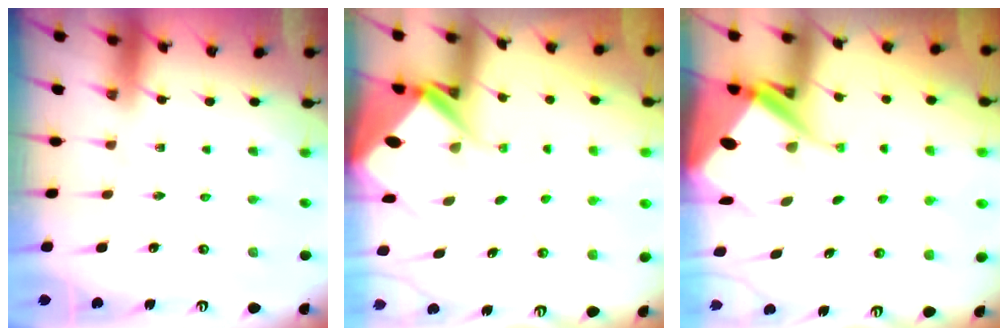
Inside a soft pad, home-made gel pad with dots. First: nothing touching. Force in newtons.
{"total": 6.7, "press": 6.7, "slide": 0.7}
{"total": 11.1, "press": 11.0, "slide": 1.1}